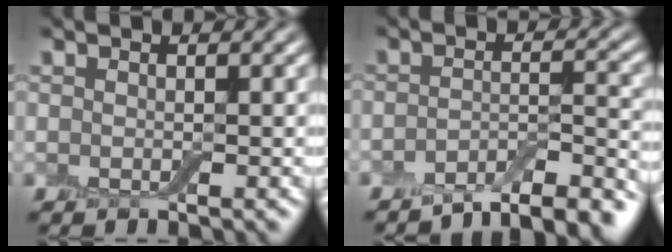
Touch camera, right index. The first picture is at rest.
{"total": 6.7, "force": [-5.7, 1.3, 3.2], "torque": [-0.049, 0.002, -0.091]}